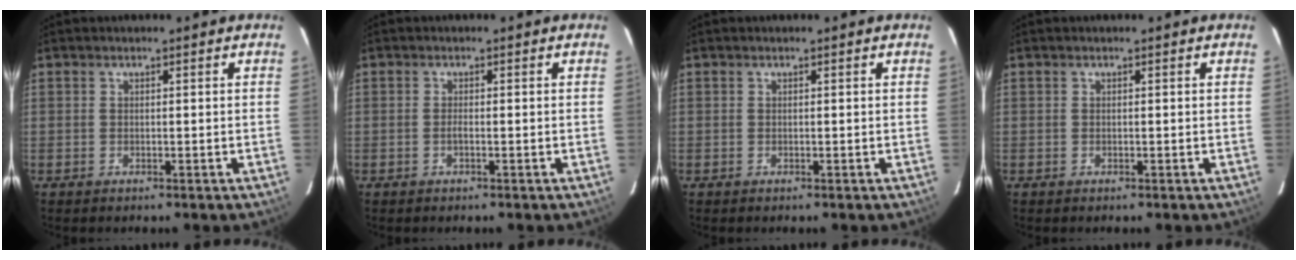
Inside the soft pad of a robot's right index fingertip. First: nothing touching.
{"total": 0.6, "force": [-0.3, 0.1, 0.5], "torque": [-0.009, 0.000, -0.006]}
{"total": 0.0}
{"total": 0.0}